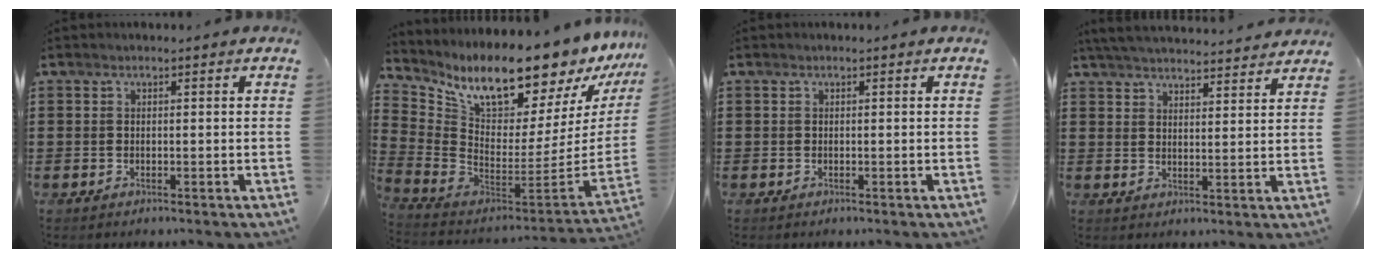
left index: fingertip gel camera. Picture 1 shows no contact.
{"total": 12.6, "force": [10.6, 3.0, 6.1], "torque": [-0.126, -0.097, 0.174]}
{"total": 0.0}
{"total": 4.8, "force": [4.7, -0.1, 0.9], "torque": [-0.033, -0.024, 0.085]}